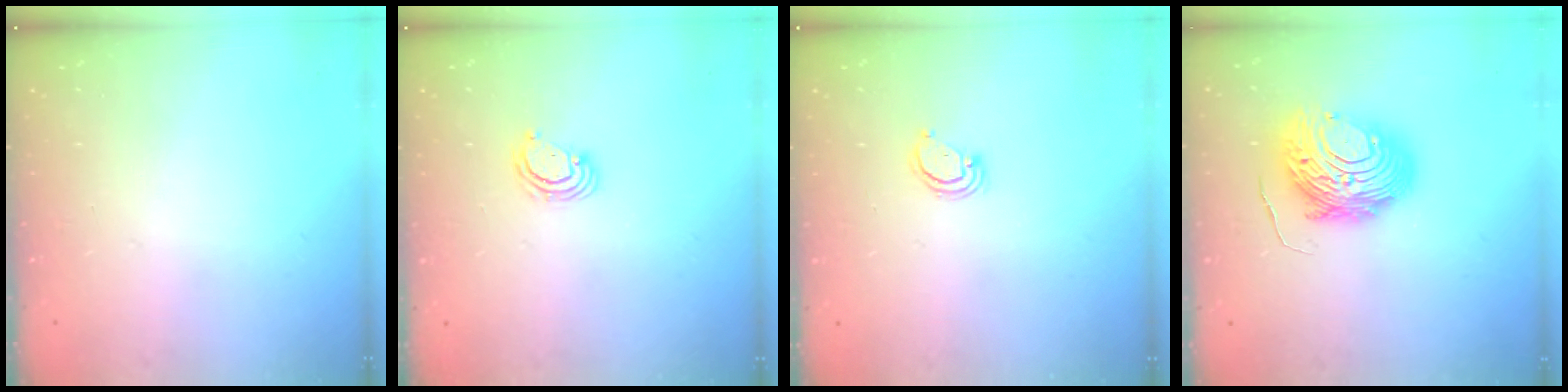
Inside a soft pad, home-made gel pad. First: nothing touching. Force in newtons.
{"total": 2.8, "press": 2.8, "slide": 0.3}
{"total": 2.9, "press": 2.8, "slide": 0.2}
{"total": 14.4, "press": 14.4, "slide": 1.3}